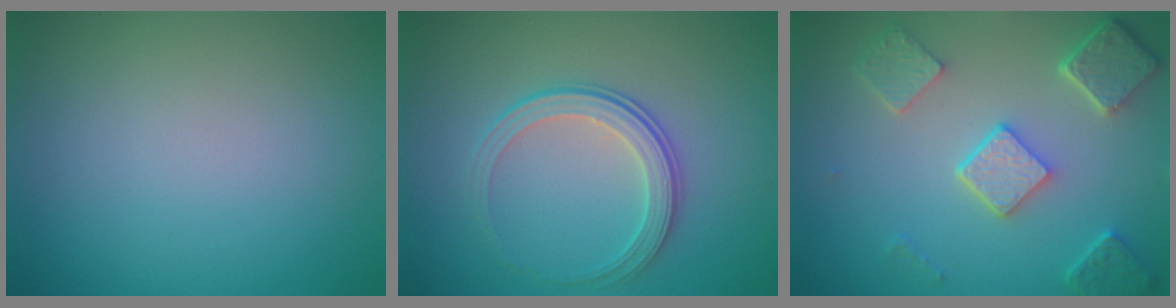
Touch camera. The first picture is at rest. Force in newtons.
{"total": 3.3, "press": 2.8, "slide": 1.8}
{"total": 5.5, "press": 4.2, "slide": 3.5}